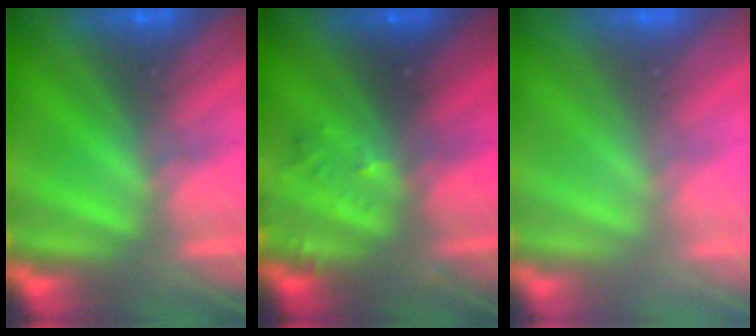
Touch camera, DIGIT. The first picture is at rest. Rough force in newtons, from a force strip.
{"total": 2.8}
{"total": 2.8}